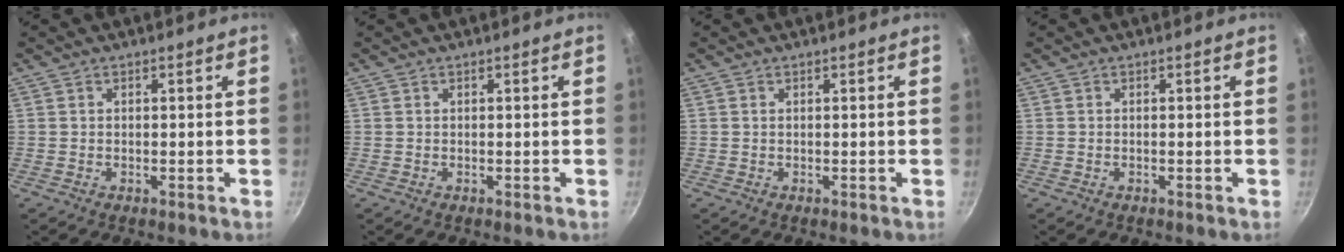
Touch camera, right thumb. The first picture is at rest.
{"total": 0.0}
{"total": 0.0}
{"total": 0.0}